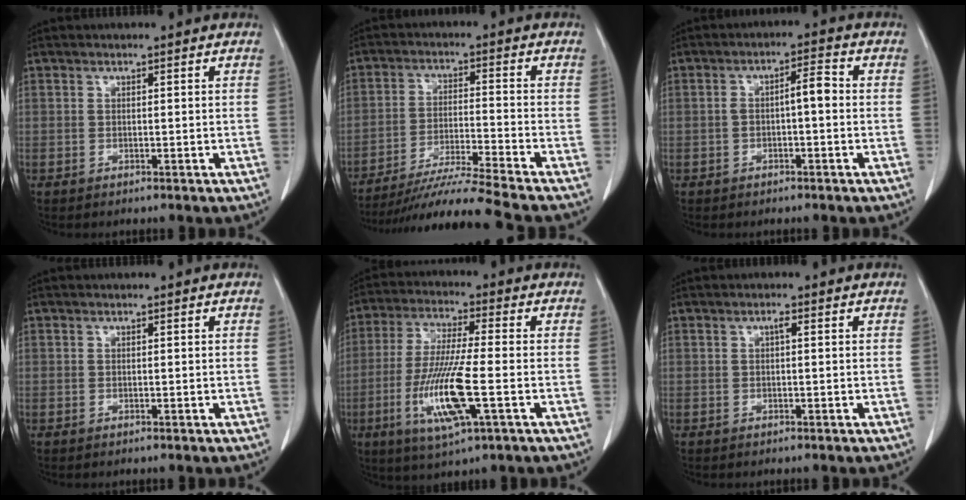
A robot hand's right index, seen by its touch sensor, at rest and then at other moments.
{"total": 13.1, "force": [-11.6, -2.7, 5.4], "torque": [-0.083, -0.023, -0.196]}
{"total": 3.9, "force": [-0.3, 1.0, 3.7], "torque": [-0.063, 0.020, -0.004]}
{"total": 0.0}
{"total": 12.6, "force": [-3.6, 1.0, 12.0], "torque": [-0.246, -0.018, -0.068]}
{"total": 0.9, "force": [0.2, 0.1, 0.8], "torque": [-0.017, 0.003, 0.002]}